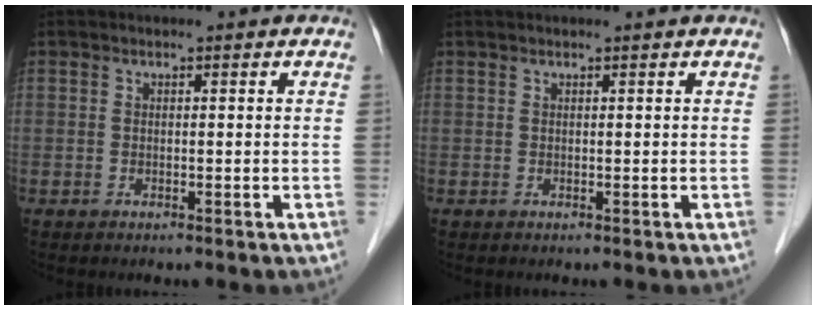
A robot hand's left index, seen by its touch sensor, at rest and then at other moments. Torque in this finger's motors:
{"motor_torque": [0.50, -0.50, 0.06, -0.01]}